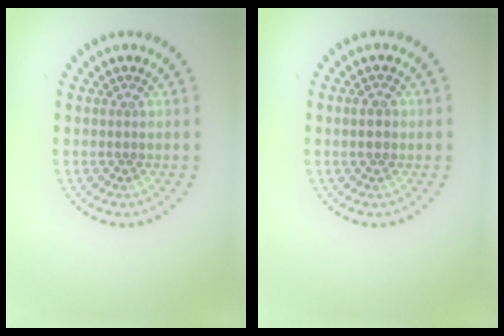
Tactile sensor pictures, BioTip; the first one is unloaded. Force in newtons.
{"total": 1.2, "press": 1.2, "slide": 0.1}